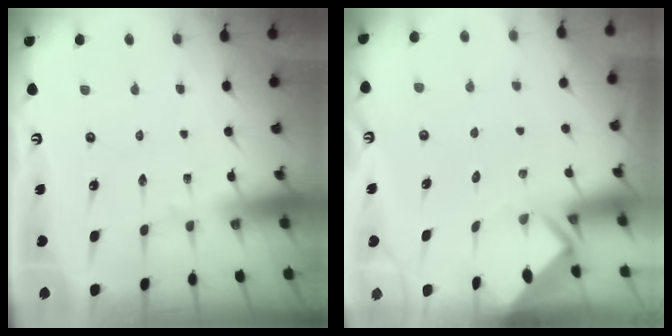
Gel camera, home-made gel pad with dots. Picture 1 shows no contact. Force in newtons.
{"total": 3.5, "press": 3.5, "slide": 0.1}